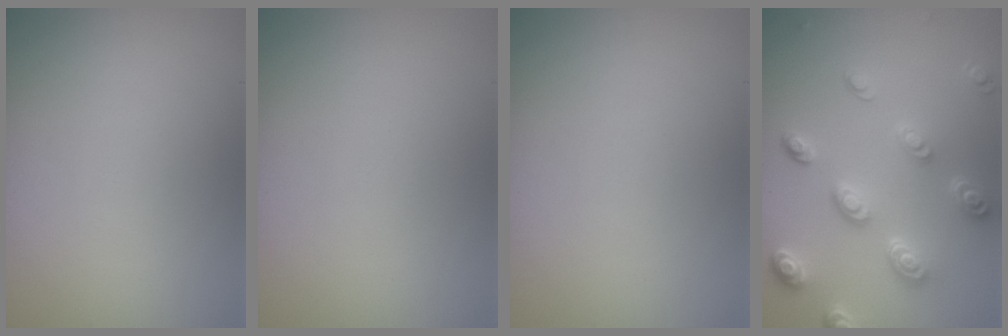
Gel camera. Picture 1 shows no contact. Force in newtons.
{"total": 0.0}
{"total": 0.0}
{"total": 4.8, "press": 3.7, "slide": 3.0}